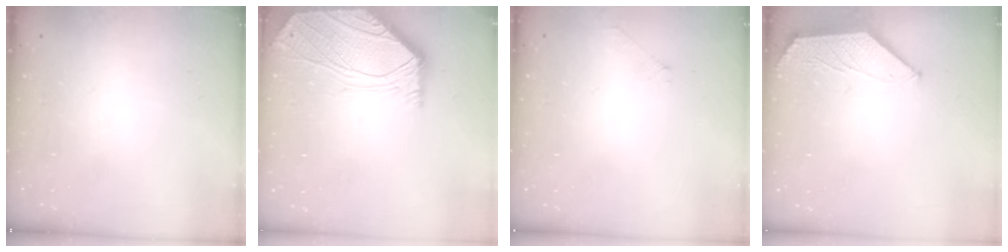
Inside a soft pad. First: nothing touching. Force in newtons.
{"total": 1.3, "press": 1.2, "slide": 0.4}
{"total": 0.0}
{"total": 1.4, "press": 1.4, "slide": 0.2}